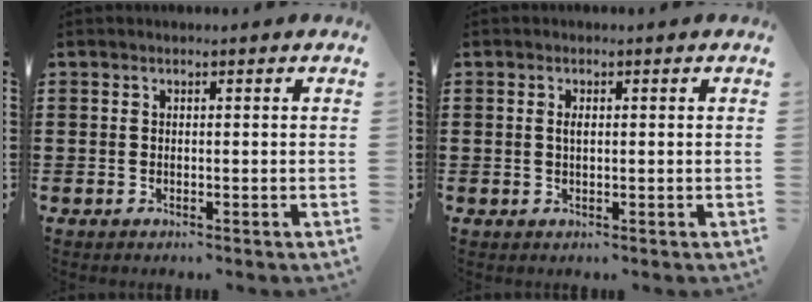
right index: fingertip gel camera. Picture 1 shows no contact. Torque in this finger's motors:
{"motor_torque": [0.48, 0.27, 0.17, 0.04]}